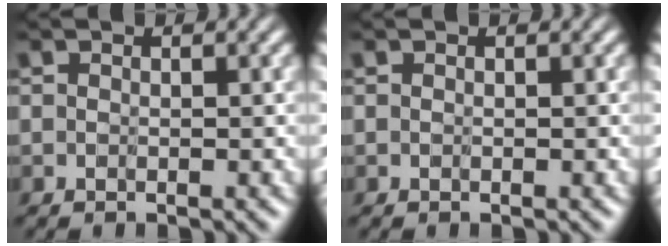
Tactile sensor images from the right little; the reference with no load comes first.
{"total": 0.0}